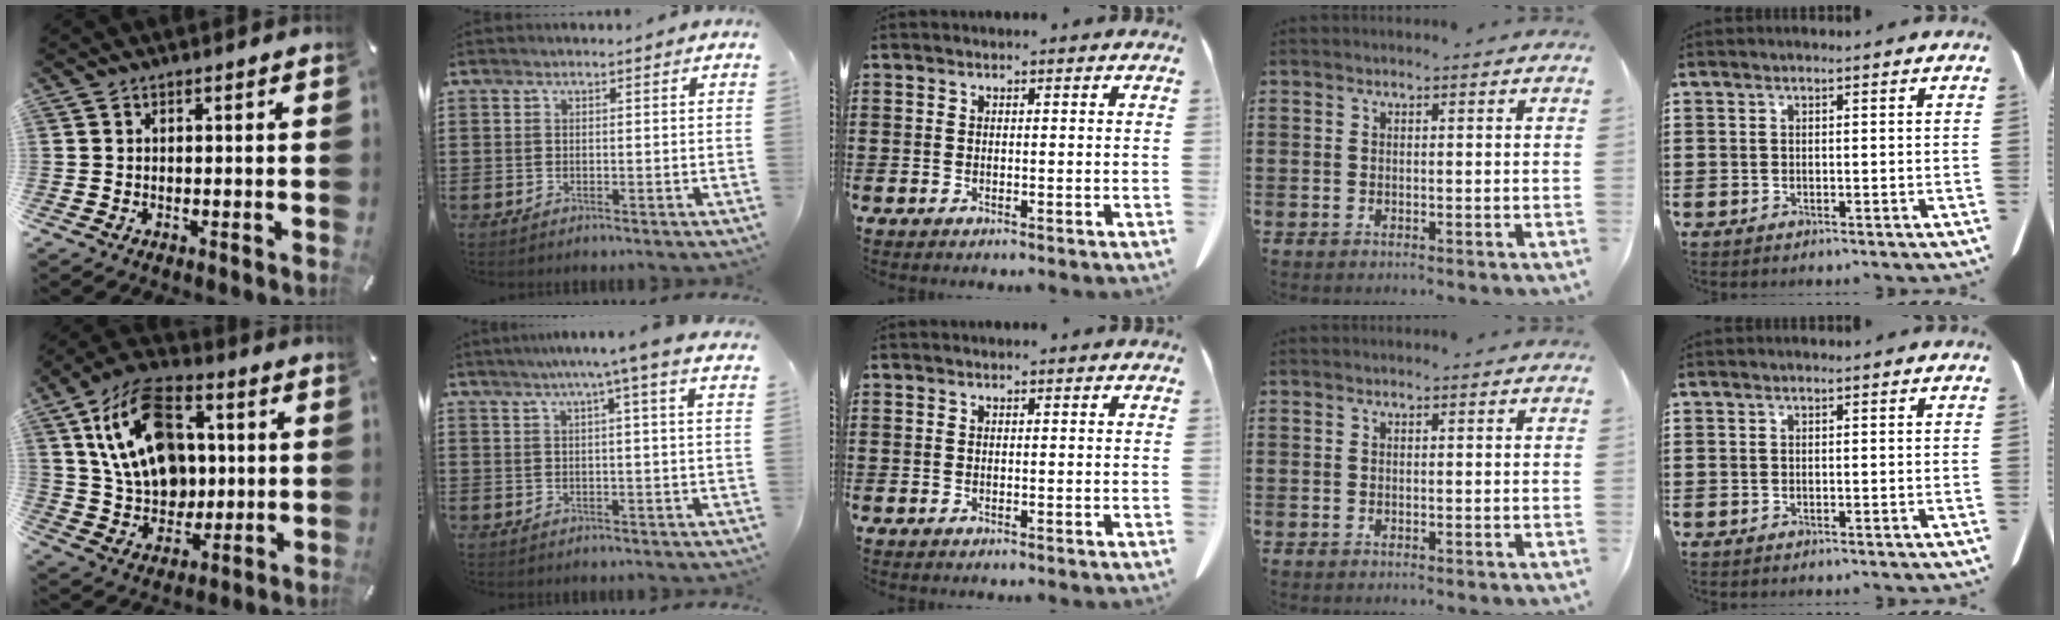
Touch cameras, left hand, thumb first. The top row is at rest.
{"thumb": {"total": 19.4, "force": [4.5, 14.2, 12.4], "torque": [-0.252, -0.004, 0.084]}, "index": {"total": 4.6, "force": [2.9, -0.9, 3.4], "torque": [-0.071, -0.004, 0.047]}}